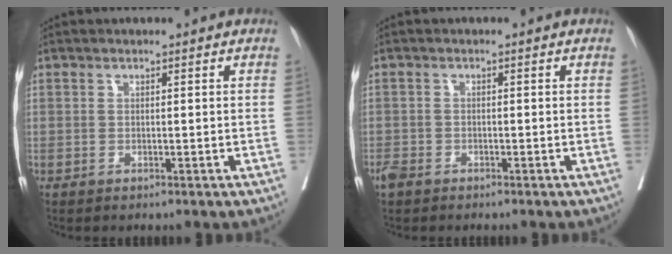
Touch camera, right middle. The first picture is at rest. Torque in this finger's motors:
{"motor_torque": [-0.14, -0.24, 0.08, 0.02]}